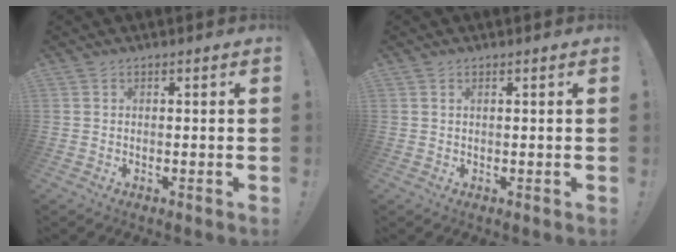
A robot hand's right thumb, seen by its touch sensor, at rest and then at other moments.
{"total": 0.6, "force": [0.4, 0.0, 0.4], "torque": [-0.010, 0.001, 0.008]}